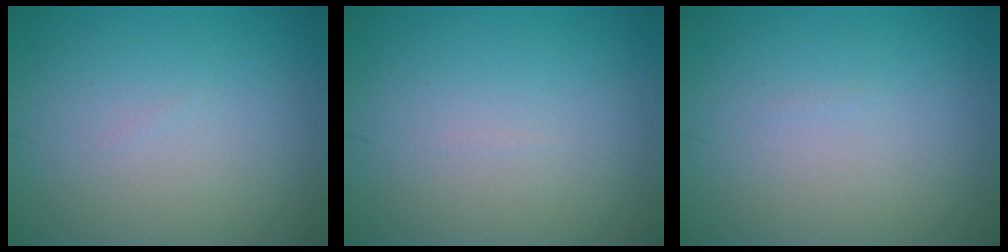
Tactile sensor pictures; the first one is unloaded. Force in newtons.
{"total": 0.0}
{"total": 0.0}